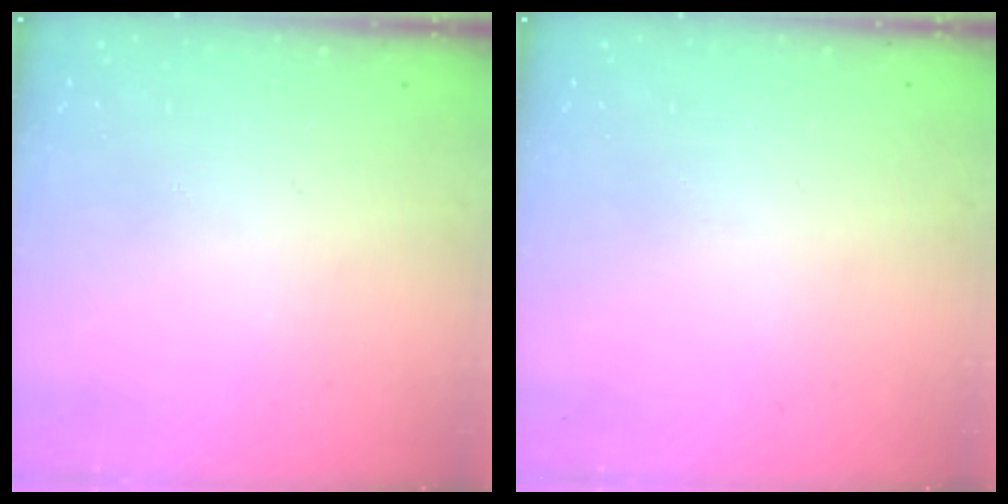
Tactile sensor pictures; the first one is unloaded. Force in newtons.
{"total": 0.0}